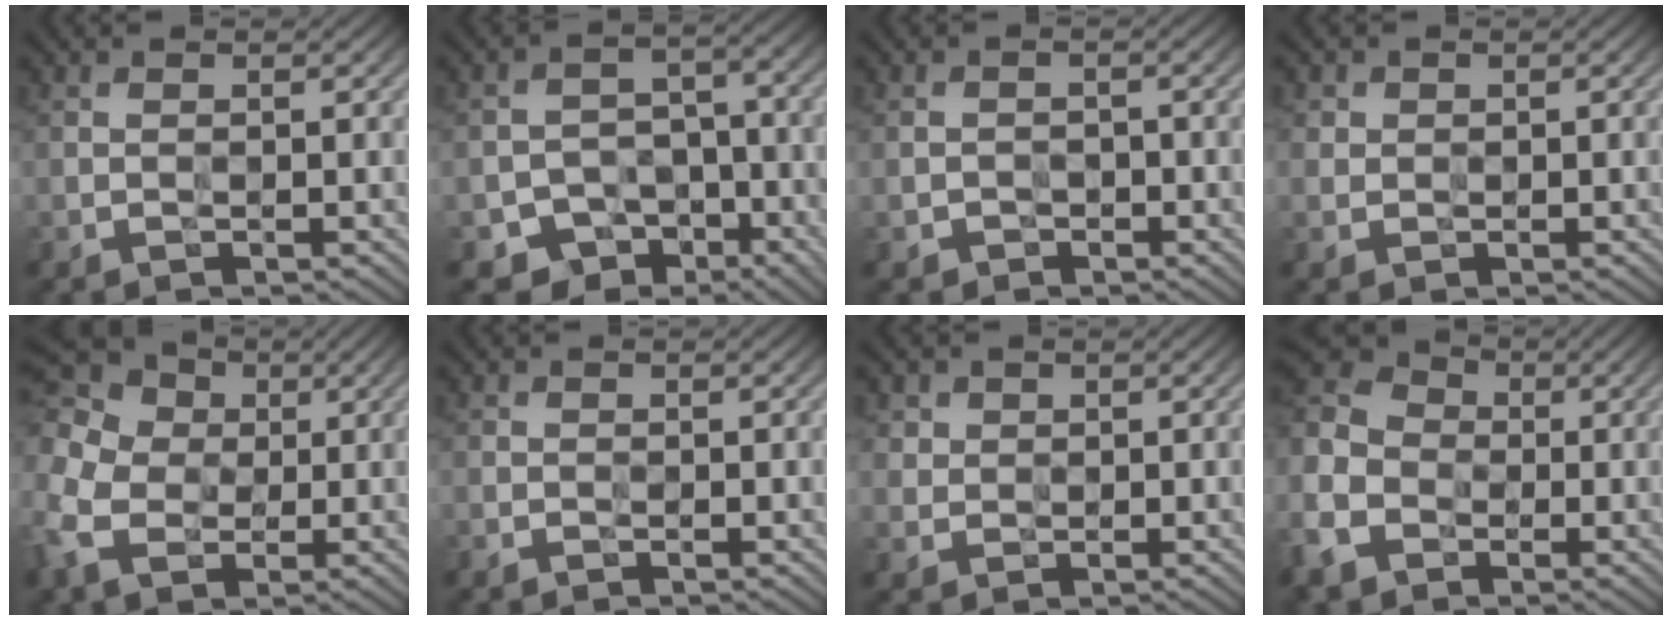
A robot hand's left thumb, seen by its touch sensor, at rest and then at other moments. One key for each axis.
{"total": 9.5, "fx": -5.8, "fy": 6.7, "fz": 3.4, "tx": -0.049, "ty": -0.007, "tz": -0.091}
{"total": 2.0, "fx": -1.1, "fy": 1.6, "fz": 0.6, "tx": -0.008, "ty": -0.007, "tz": -0.022}
{"total": 2.0, "fx": 0.6, "fy": 1.9, "fz": 0.3, "tx": -0.012, "ty": -0.007, "tz": 0.012}
{"total": 14.3, "fx": -1.1, "fy": 11.6, "fz": 8.2, "tx": -0.250, "ty": -0.020, "tz": -0.039}
{"total": 0.9, "fx": -0.7, "fy": 0.5, "fz": 0.2, "tx": -0.004, "ty": -0.008, "tz": -0.016}
{"total": 3.0, "fx": 1.2, "fy": 2.7, "fz": 0.7, "tx": -0.032, "ty": -0.005, "tz": 0.030}
{"total": 12.0, "fx": -4.8, "fy": 9.1, "fz": 6.3, "tx": -0.196, "ty": -0.049, "tz": -0.099}